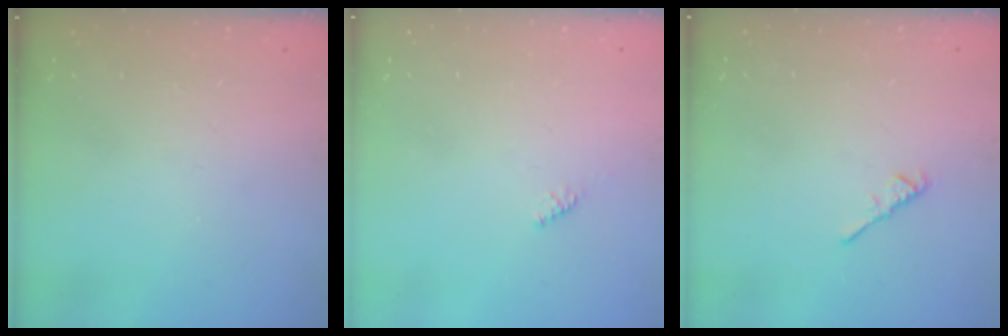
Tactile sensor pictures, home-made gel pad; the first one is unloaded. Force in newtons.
{"total": 1.6, "press": 1.5, "slide": 0.4}
{"total": 2.4, "press": 2.3, "slide": 0.6}